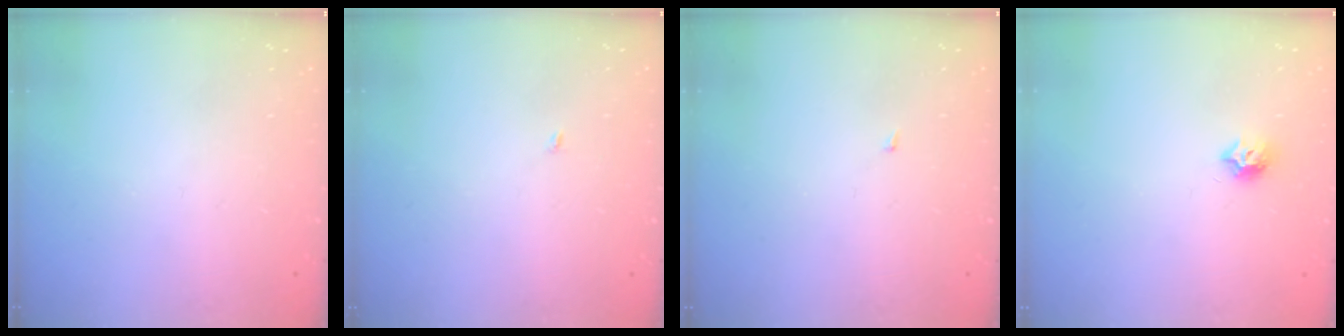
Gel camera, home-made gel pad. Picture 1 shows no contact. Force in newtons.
{"total": 1.9, "press": 1.9, "slide": 0.2}
{"total": 1.4, "press": 1.3, "slide": 0.1}
{"total": 6.4, "press": 6.4, "slide": 0.3}